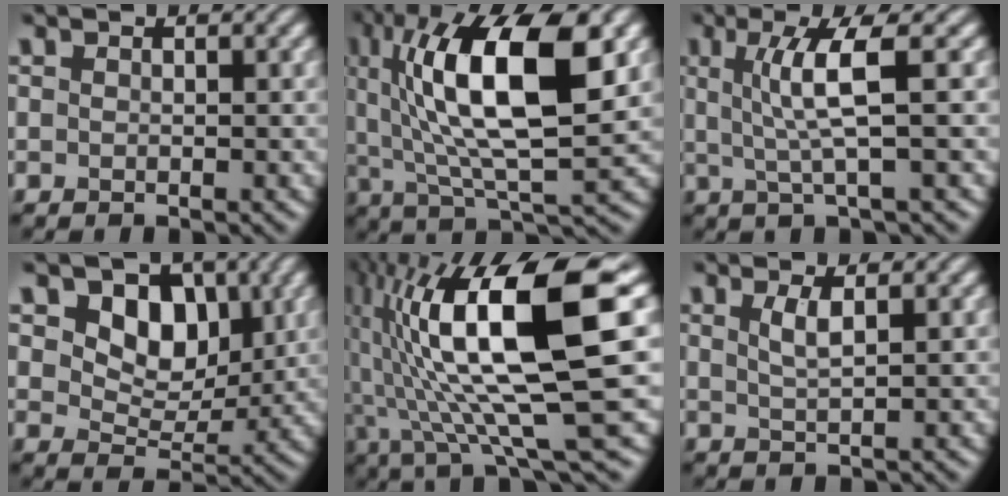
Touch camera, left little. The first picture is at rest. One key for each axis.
{"total": 13.5, "fx": 3.8, "fy": 4.3, "fz": 12.2, "tx": -0.203, "ty": 0.013, "tz": 0.061}
{"total": 4.7, "fx": 0.8, "fy": 0.7, "fz": 4.6, "tx": -0.088, "ty": 0.003, "tz": 0.019}
{"total": 5.7, "fx": 2.1, "fy": 4.0, "fz": 3.5, "tx": -0.060, "ty": -0.011, "tz": 0.025}
{"total": 16.3, "fx": 2.6, "fy": 4.0, "fz": 15.6, "tx": -0.278, "ty": 0.009, "tz": 0.049}
{"total": 1.9, "fx": 0.7, "fy": 0.5, "fz": 1.6, "tx": -0.032, "ty": -0.001, "tz": 0.013}